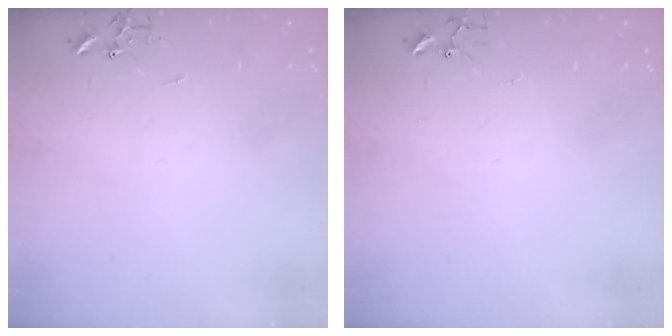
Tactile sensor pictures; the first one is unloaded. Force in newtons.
{"total": 3.8, "press": 3.7, "slide": 0.3}